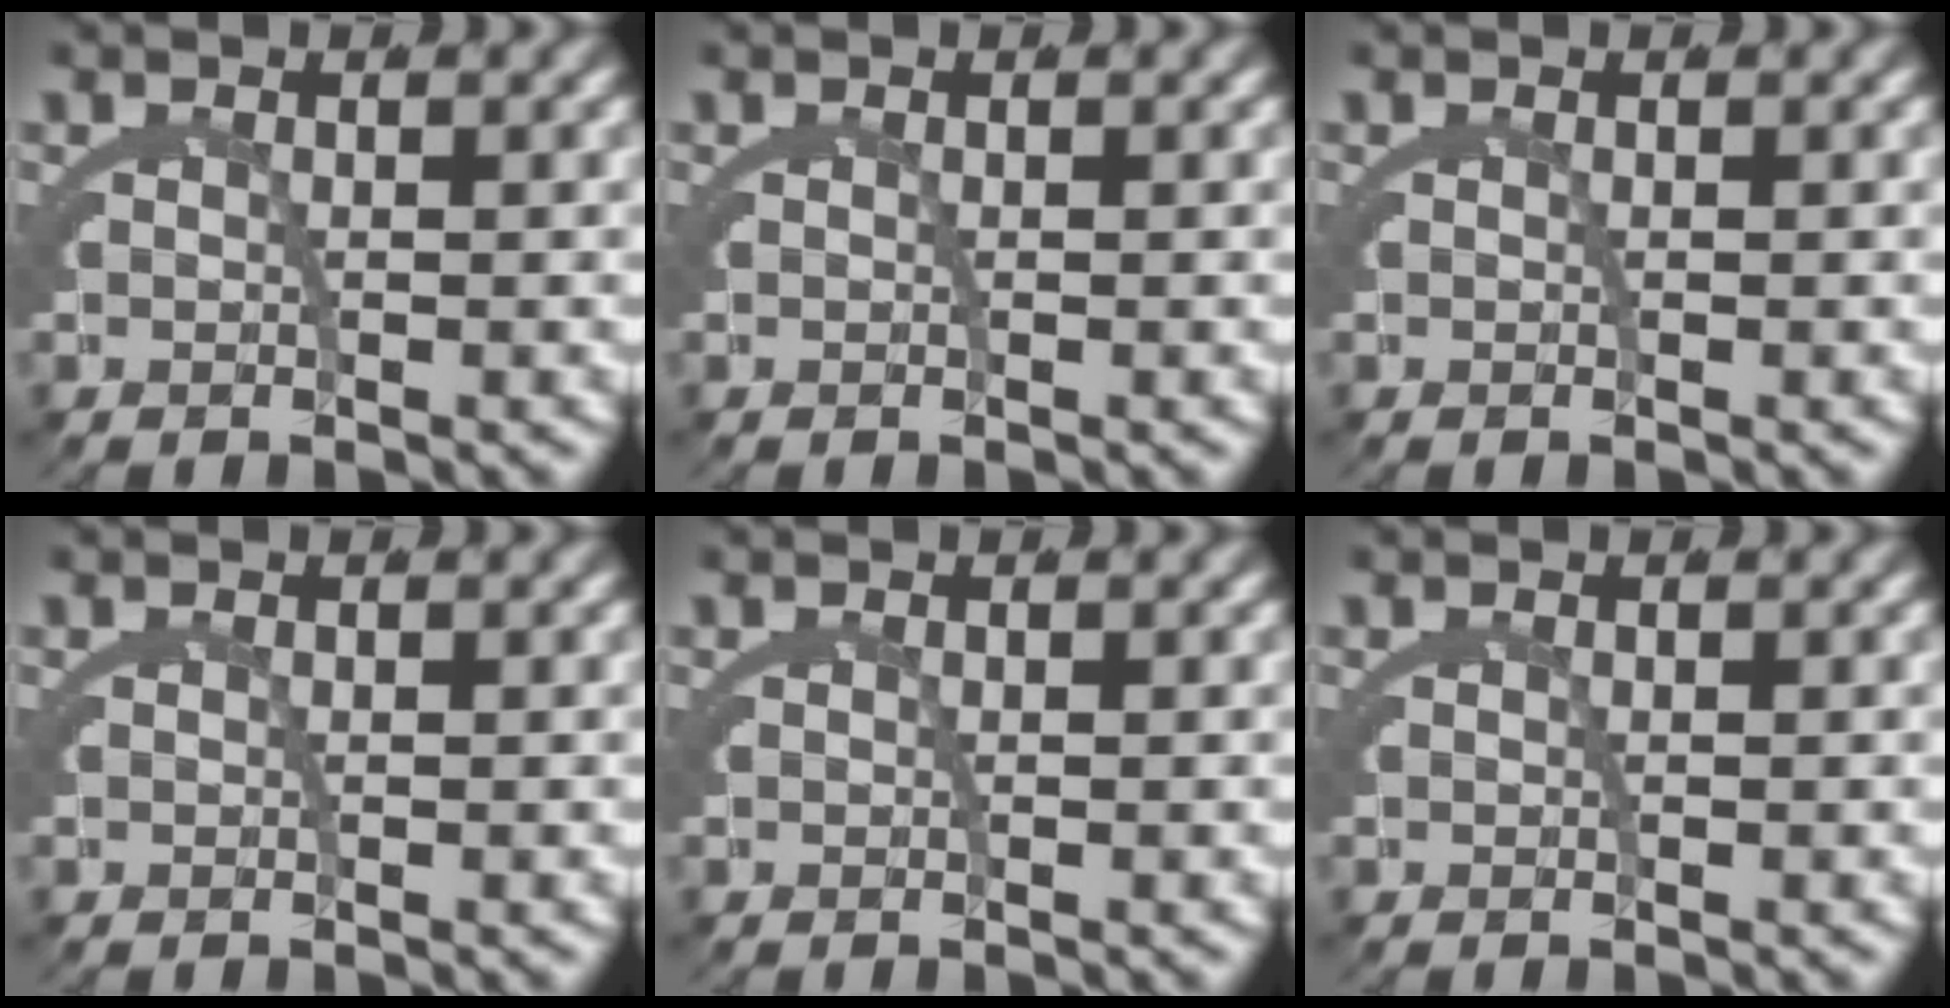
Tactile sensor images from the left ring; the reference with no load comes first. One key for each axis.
{"total": 0.0}
{"total": 0.0}
{"total": 0.0}
{"total": 0.0}
{"total": 0.0}